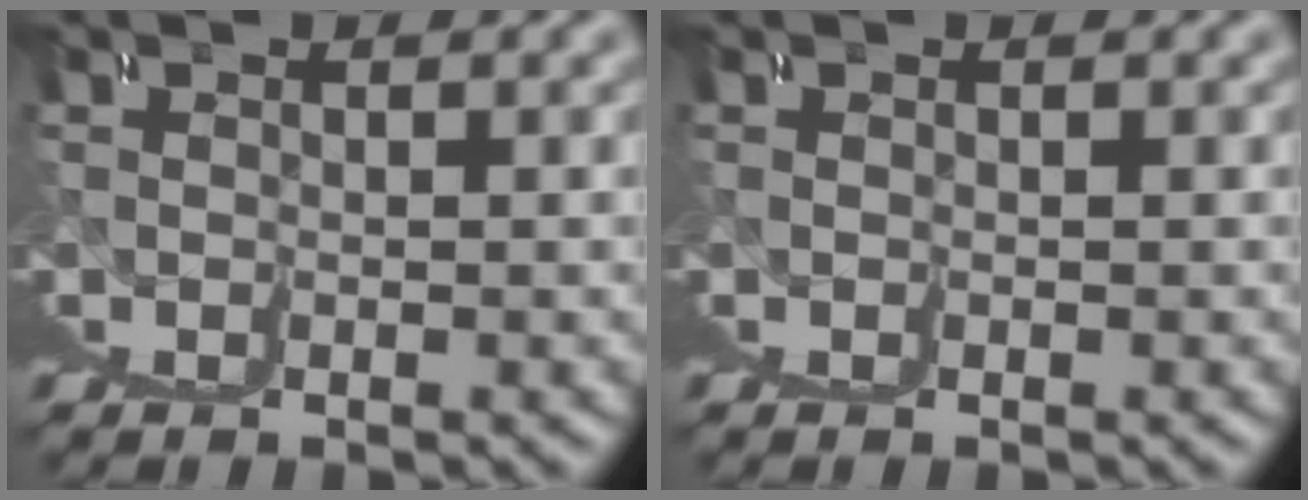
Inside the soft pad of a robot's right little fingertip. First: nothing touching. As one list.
[{"total": 0.0}]